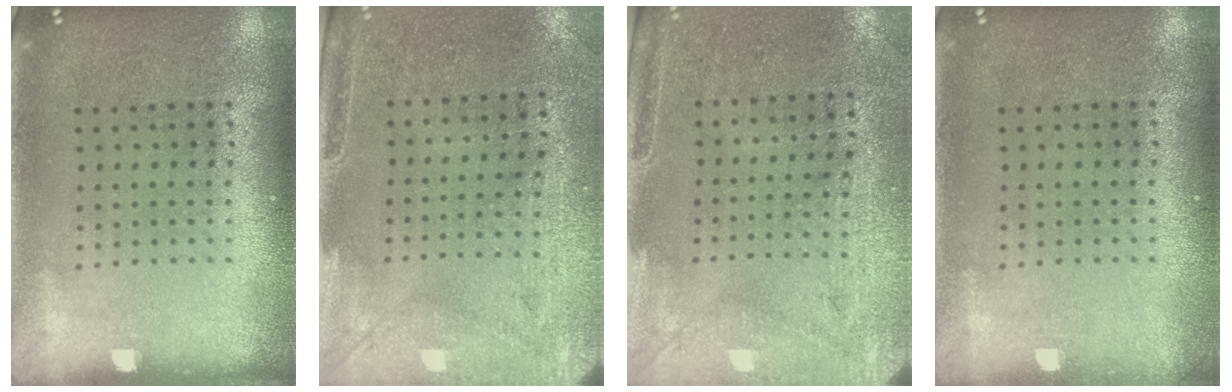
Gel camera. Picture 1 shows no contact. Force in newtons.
{"total": 2.9, "press": 2.5, "slide": 1.6}
{"total": 3.0, "press": 2.5, "slide": 1.6}
{"total": 0.5, "press": 0.5, "slide": 0.1}